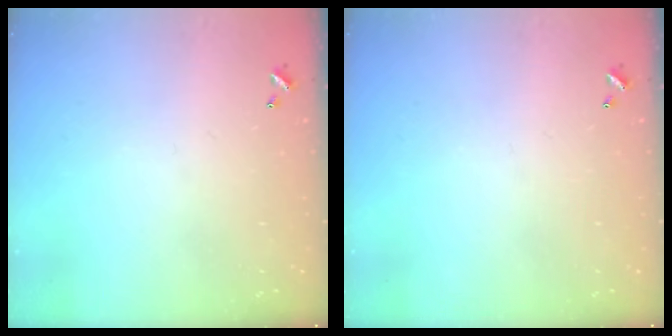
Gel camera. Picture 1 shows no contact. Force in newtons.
{"total": 0.0}